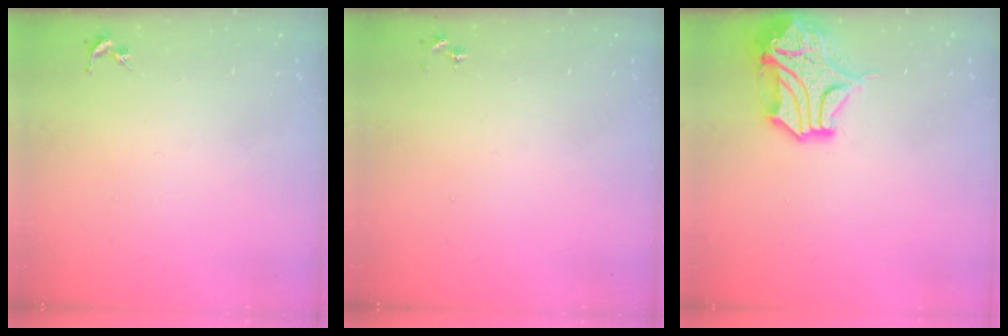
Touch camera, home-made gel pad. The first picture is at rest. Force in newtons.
{"total": 0.0}
{"total": 15.8, "press": 15.6, "slide": 2.5}